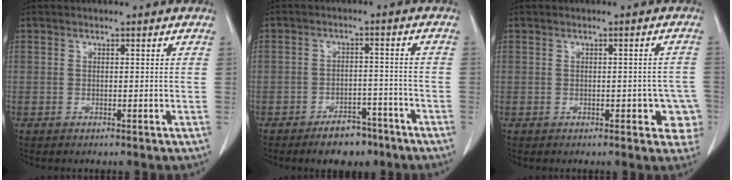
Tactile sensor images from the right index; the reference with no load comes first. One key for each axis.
{"total": 6.0, "fx": -4.4, "fy": 2.8, "fz": 2.9, "tx": -0.040, "ty": 0.007, "tz": -0.063}
{"total": 4.8, "fx": -1.5, "fy": 2.1, "fz": 4.0, "tx": -0.025, "ty": 0.013, "tz": -0.015}